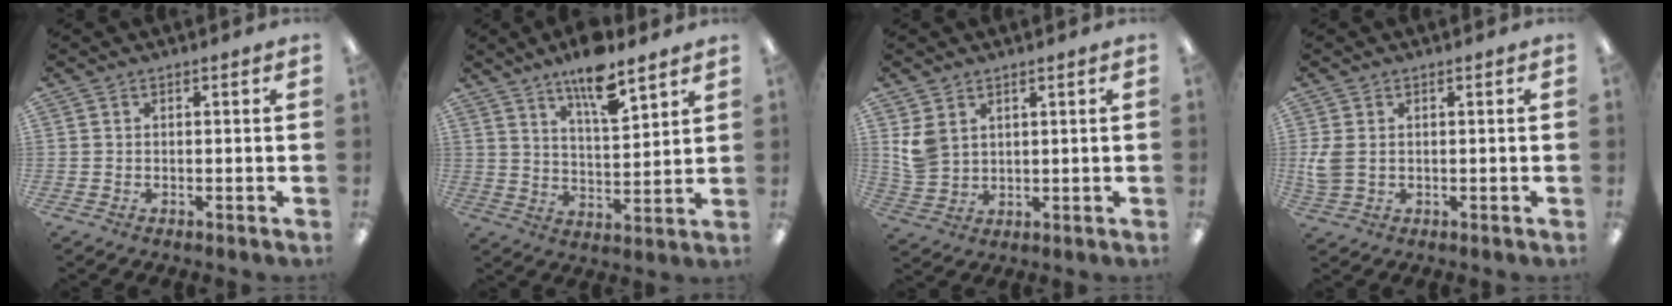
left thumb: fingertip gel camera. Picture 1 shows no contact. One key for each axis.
{"total": 11.7, "fx": 8.9, "fy": 3.5, "fz": 6.9, "tx": -0.107, "ty": -0.053, "tz": 0.152}
{"total": 6.0, "fx": 3.0, "fy": 4.4, "fz": 2.7, "tx": -0.053, "ty": -0.002, "tz": 0.061}
{"total": 4.1, "fx": 0.6, "fy": 2.9, "fz": 2.8, "tx": -0.060, "ty": -0.003, "tz": 0.007}